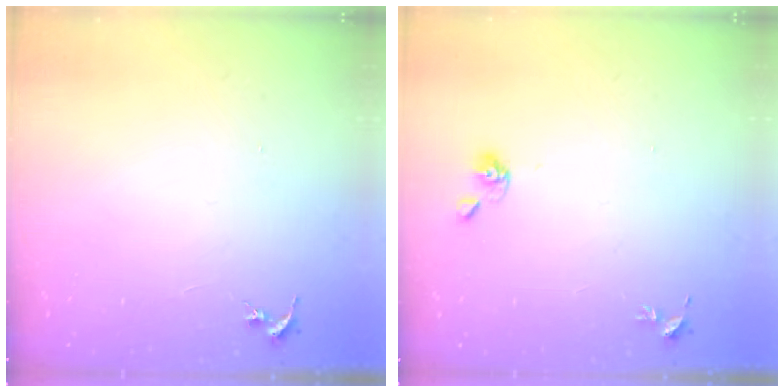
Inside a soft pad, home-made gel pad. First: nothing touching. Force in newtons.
{"total": 4.8, "press": 4.8, "slide": 0.8}